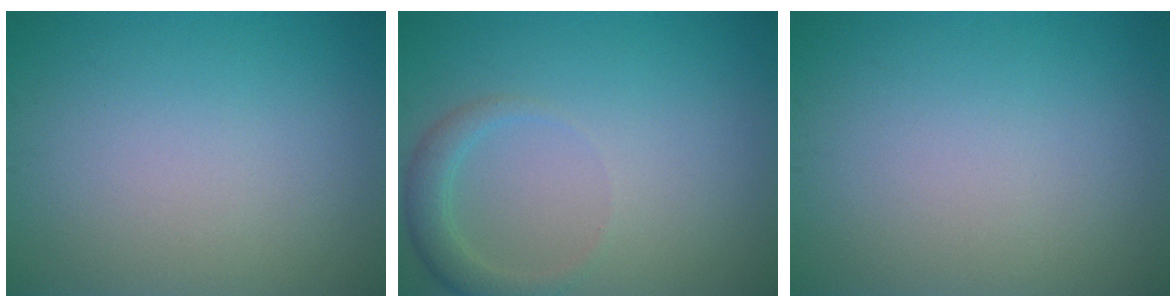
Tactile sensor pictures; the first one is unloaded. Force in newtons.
{"total": 2.2, "press": 2.2, "slide": 0.2}
{"total": 0.0}